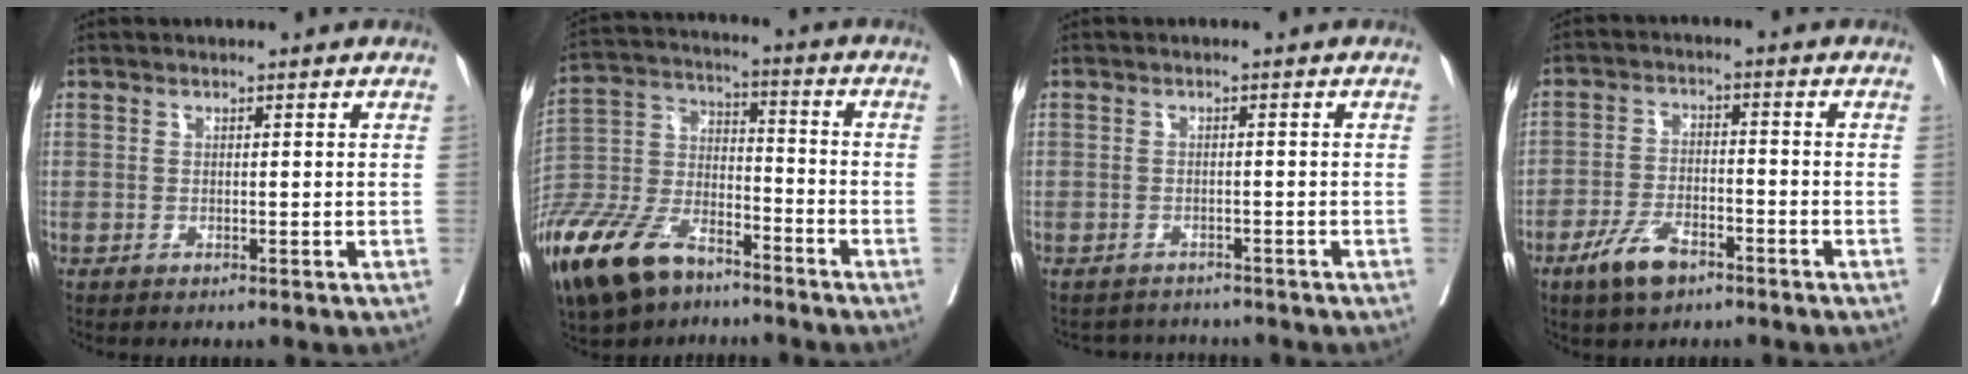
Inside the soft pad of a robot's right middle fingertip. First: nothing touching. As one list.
[{"total": 21.0, "force": [-14.8, 9.0, 12.0], "torque": [-0.313, -0.034, -0.283]}, {"total": 3.7, "force": [-3.6, 1.0, -0.5], "torque": [0.013, -0.002, -0.056]}, {"total": 6.5, "force": [-4.3, 2.6, 4.2], "torque": [-0.087, -0.003, -0.076]}]